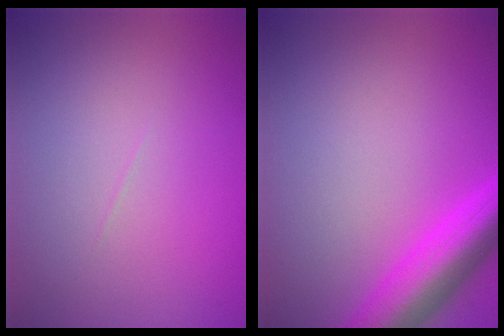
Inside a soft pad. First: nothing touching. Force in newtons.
{"total": 6.2, "press": 6.2, "slide": 0.4}